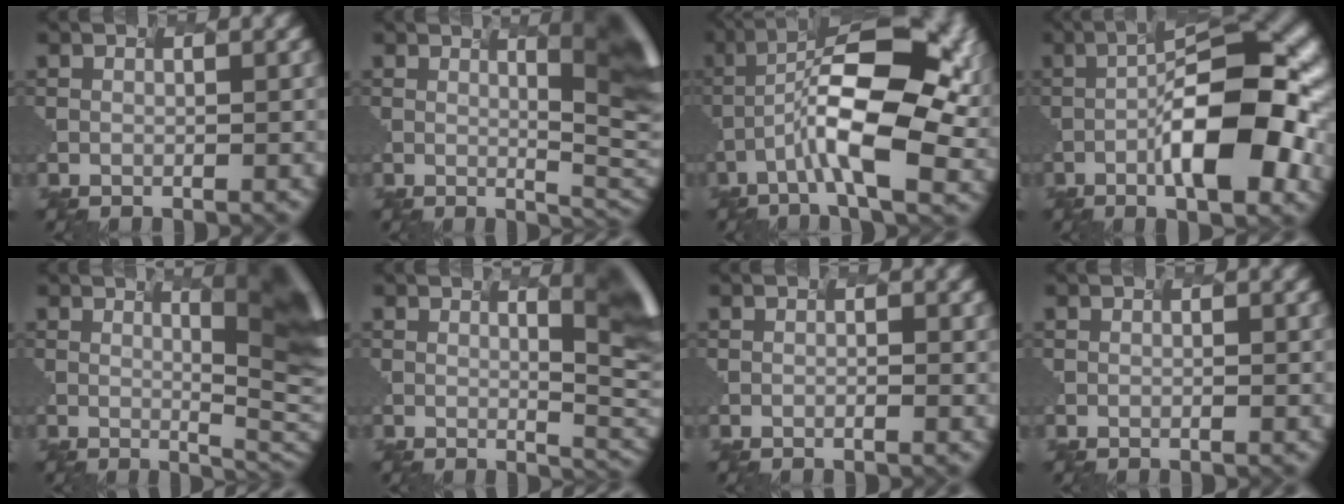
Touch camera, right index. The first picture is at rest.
{"total": 8.7, "force": [2.5, 2.0, 8.0], "torque": [-0.073, 0.013, 0.037]}
{"total": 11.1, "force": [-2.0, 3.5, 10.3], "torque": [-0.197, 0.009, -0.032]}
{"total": 9.1, "force": [-2.1, 2.0, 8.6], "torque": [-0.146, 0.005, -0.032]}
{"total": 10.0, "force": [2.8, 2.3, 9.3], "torque": [-0.093, 0.017, 0.045]}
{"total": 6.6, "force": [1.9, 1.6, 6.1], "torque": [-0.049, 0.007, 0.031]}
{"total": 0.0}
{"total": 0.0}